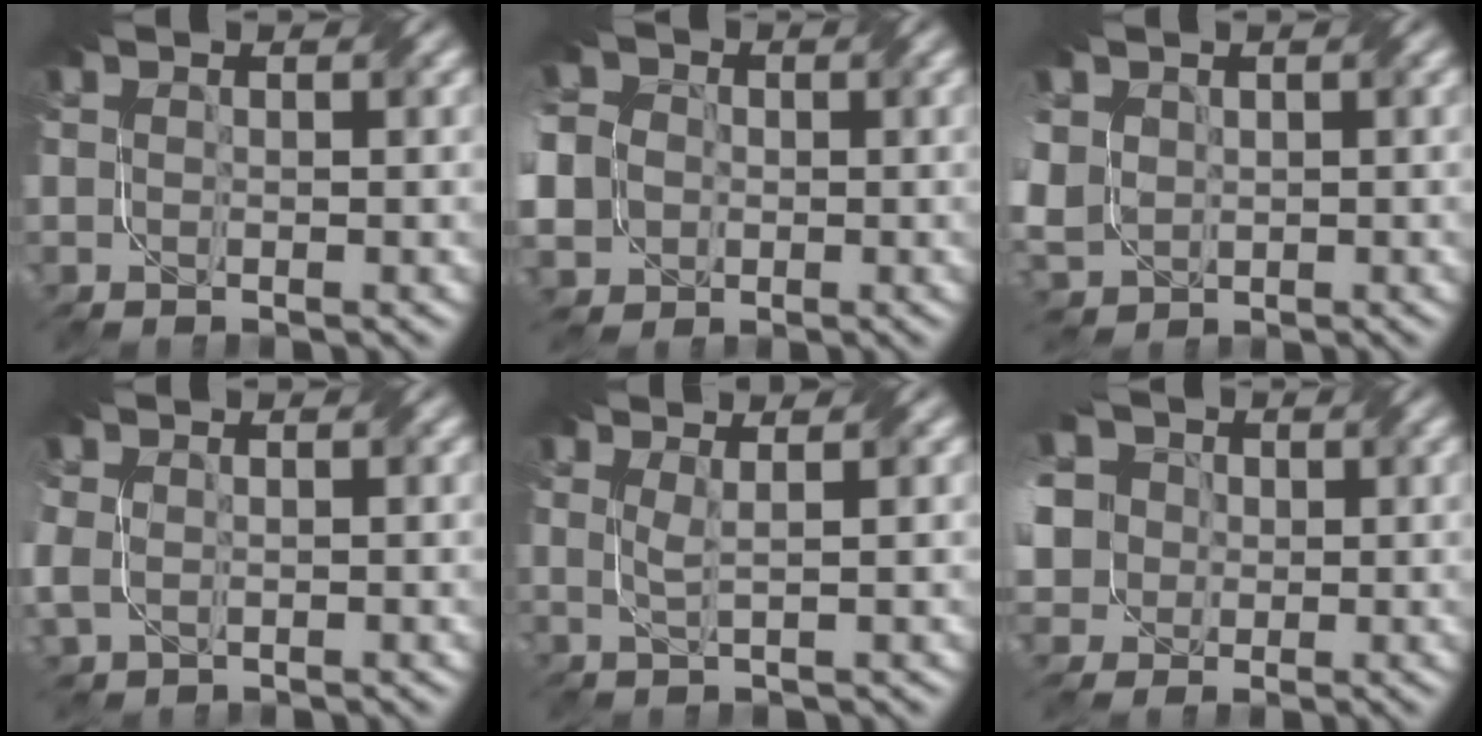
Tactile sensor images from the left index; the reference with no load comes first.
{"total": 11.8, "force": [-1.1, 10.3, 5.5], "torque": [-0.150, 0.000, -0.050]}
{"total": 4.8, "force": [0.5, 4.0, 2.6], "torque": [-0.096, 0.008, 0.010]}
{"total": 2.1, "force": [-0.1, 1.6, 1.4], "torque": [-0.041, -0.003, 0.001]}
{"total": 1.3, "force": [0.4, -0.4, 1.2], "torque": [-0.019, -0.005, 0.003]}
{"total": 11.1, "force": [2.4, 9.0, 5.9], "torque": [-0.145, 0.019, 0.010]}